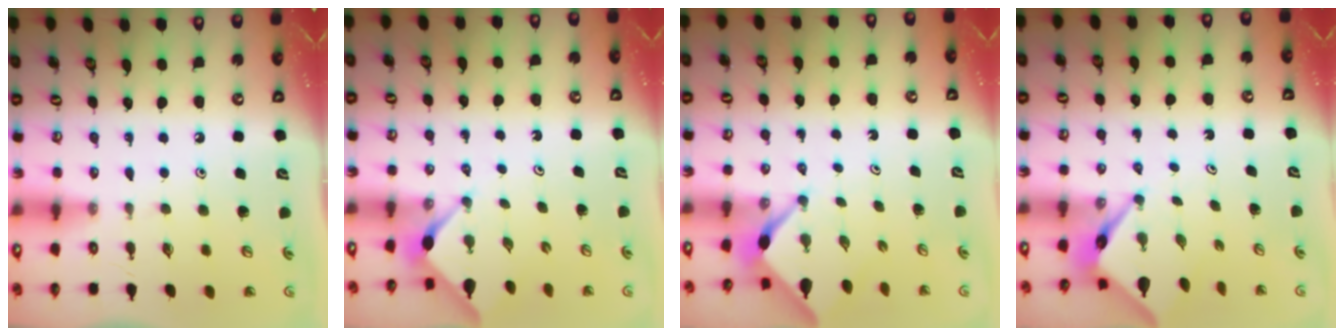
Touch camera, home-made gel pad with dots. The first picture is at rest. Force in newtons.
{"total": 2.9, "press": 2.9, "slide": 0.4}
{"total": 2.2, "press": 2.1, "slide": 0.3}
{"total": 3.9, "press": 3.9, "slide": 0.2}